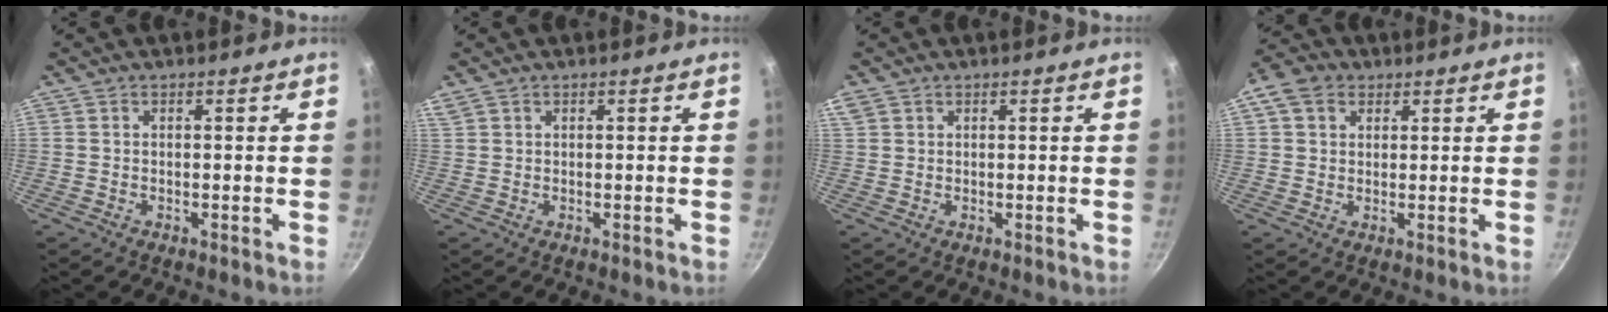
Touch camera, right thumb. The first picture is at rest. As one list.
[{"total": 1.7, "force": [1.1, 0.7, 1.1], "torque": [-0.022, 0.005, 0.025]}, {"total": 3.1, "force": [1.6, 2.2, 1.6], "torque": [-0.032, 0.008, 0.035]}, {"total": 5.3, "force": [2.0, 4.3, 2.5], "torque": [-0.031, 0.005, 0.023]}]